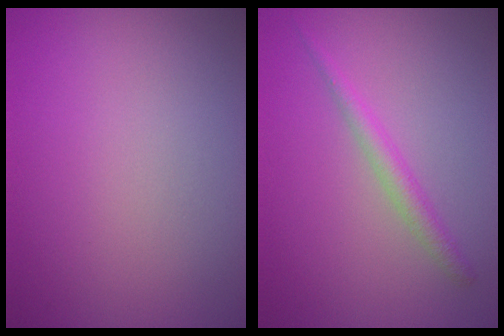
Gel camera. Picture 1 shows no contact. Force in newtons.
{"total": 1.7, "press": 1.7, "slide": 0.1}